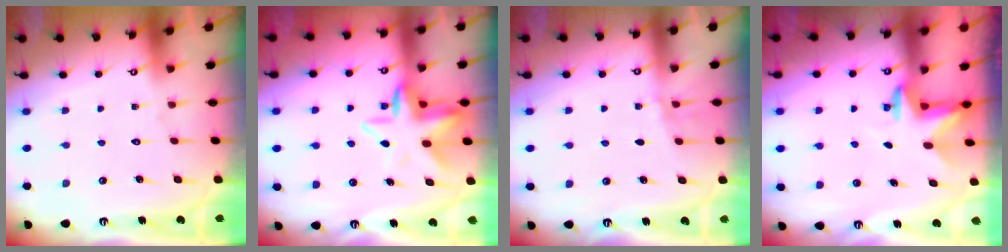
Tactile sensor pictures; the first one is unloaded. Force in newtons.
{"total": 8.2, "press": 7.8, "slide": 2.4}
{"total": 2.1, "press": 2.1, "slide": 0.2}
{"total": 3.0, "press": 2.9, "slide": 0.7}